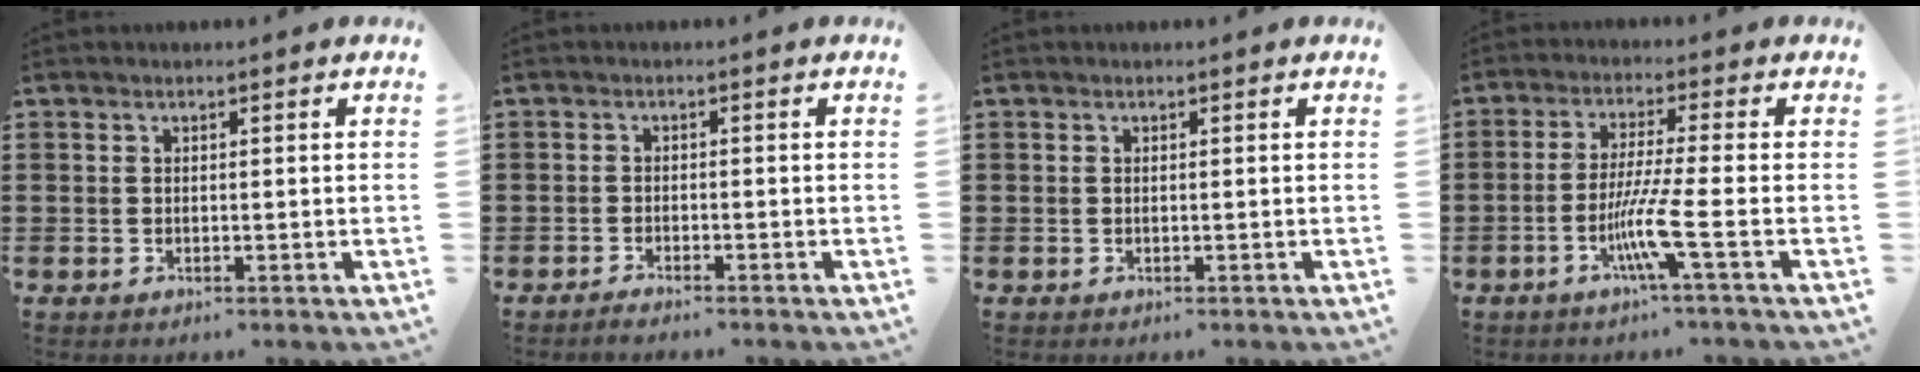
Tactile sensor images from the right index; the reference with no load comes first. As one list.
[{"total": 1.2, "force": [-1.2, 0.0, 0.2], "torque": [-0.006, 0.001, -0.023]}, {"total": 0.0}, {"total": 7.4, "force": [-2.8, -0.5, 6.9], "torque": [-0.136, -0.018, -0.056]}]